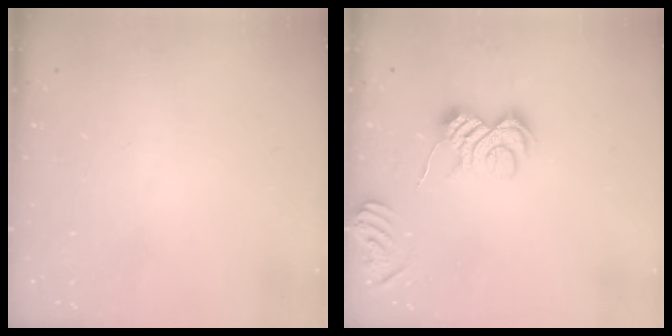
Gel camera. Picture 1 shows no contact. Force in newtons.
{"total": 10.3, "press": 10.3, "slide": 0.7}